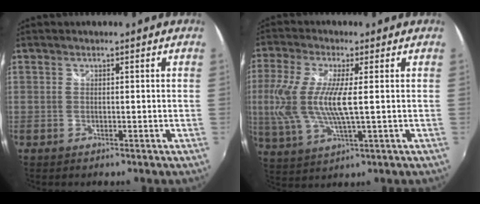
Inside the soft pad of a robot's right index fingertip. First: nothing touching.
{"total": 12.4, "force": [0.3, 2.8, 12.0], "torque": [-0.250, -0.008, 0.009]}